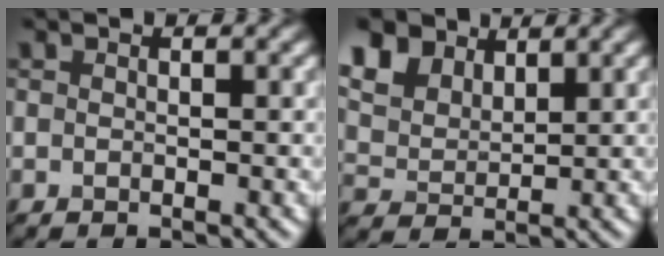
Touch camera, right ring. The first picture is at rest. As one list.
[{"total": 5.5, "force": [4.3, 2.8, 1.8], "torque": [-0.097, 0.007, 0.115]}]